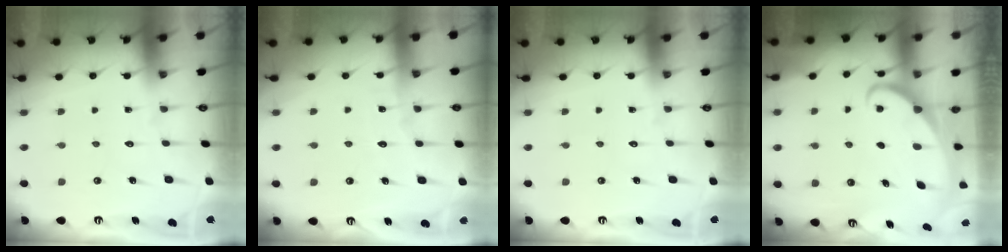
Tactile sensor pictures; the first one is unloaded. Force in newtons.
{"total": 2.3, "press": 2.3, "slide": 0.2}
{"total": 0.0}
{"total": 2.5, "press": 2.5, "slide": 0.4}